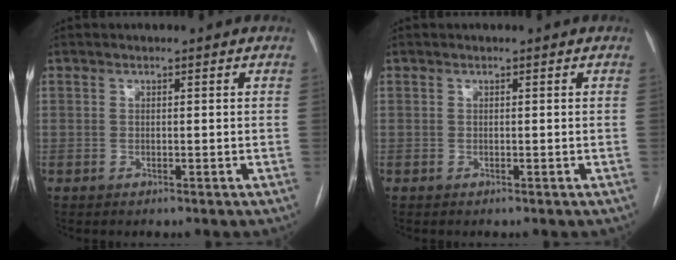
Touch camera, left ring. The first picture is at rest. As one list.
[{"total": 0.0}]